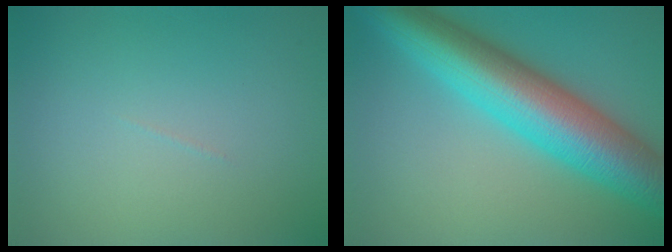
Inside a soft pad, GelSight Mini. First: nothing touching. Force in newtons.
{"total": 12.3, "press": 12.3, "slide": 0.2}